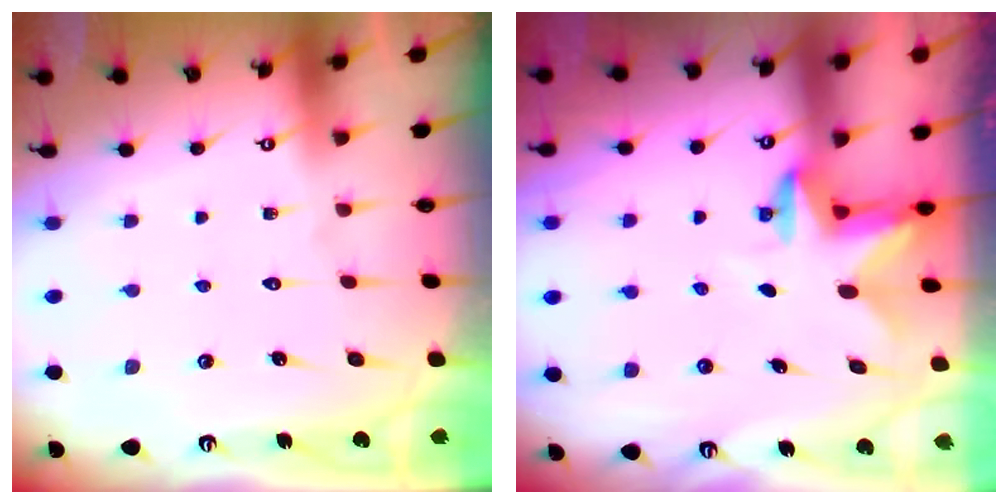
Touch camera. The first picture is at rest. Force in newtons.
{"total": 2.8, "press": 2.8, "slide": 0.5}